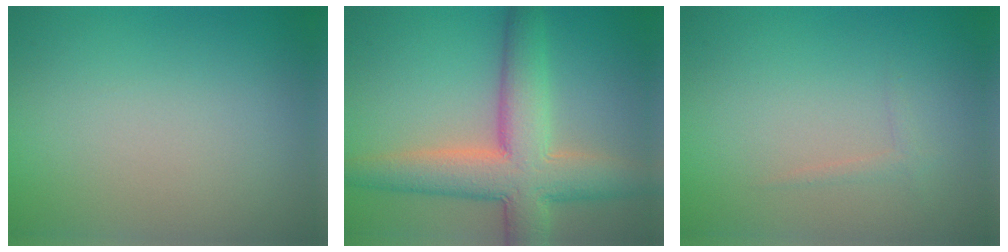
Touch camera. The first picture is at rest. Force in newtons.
{"total": 8.6, "press": 8.6, "slide": 0.5}
{"total": 0.6, "press": 0.6, "slide": 0.1}